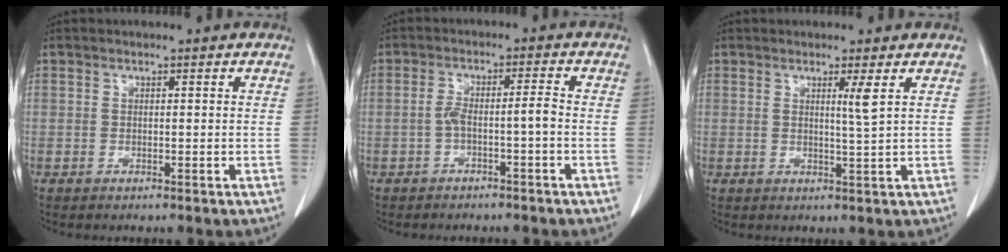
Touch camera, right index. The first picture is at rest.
{"total": 3.7, "force": [-1.4, 0.2, 3.4], "torque": [-0.065, 0.018, -0.021]}
{"total": 2.5, "force": [1.1, -0.7, 2.2], "torque": [-0.039, -0.010, 0.020]}